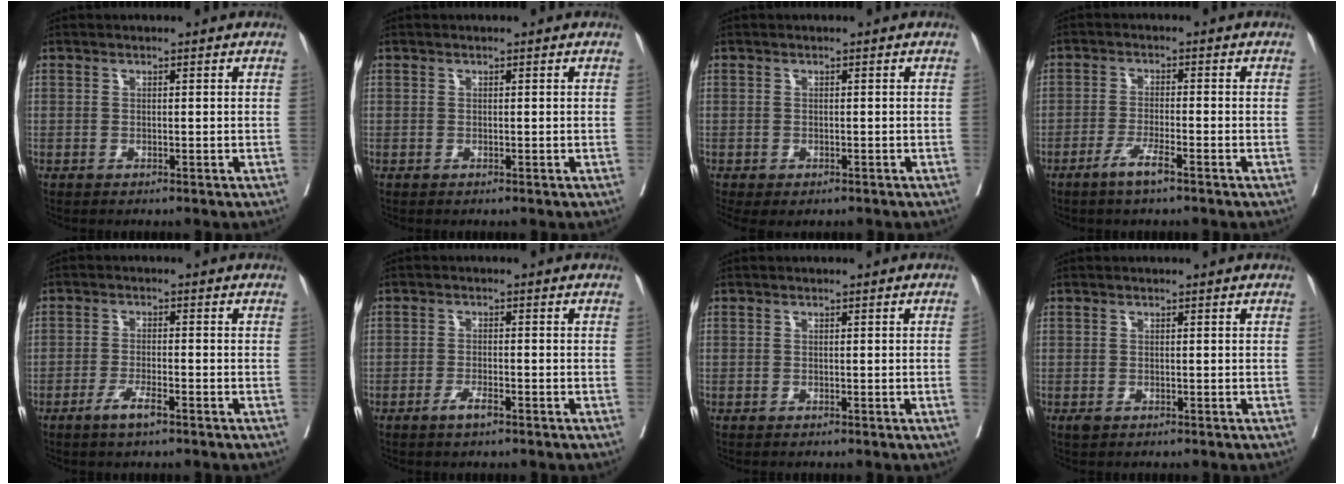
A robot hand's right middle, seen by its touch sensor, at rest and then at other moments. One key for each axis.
{"total": 0.0}
{"total": 3.7, "fx": -2.5, "fy": 1.9, "fz": 1.9, "tx": -0.029, "ty": -0.006, "tz": -0.034}
{"total": 3.7, "fx": -2.4, "fy": -0.1, "fz": 2.8, "tx": -0.057, "ty": -0.006, "tz": -0.047}
{"total": 3.4, "fx": -2.2, "fy": 0.3, "fz": 2.7, "tx": -0.053, "ty": -0.005, "tz": -0.040}
{"total": 2.3, "fx": -1.5, "fy": 0.3, "fz": 1.8, "tx": -0.033, "ty": -0.001, "tz": -0.027}
{"total": 0.7, "fx": -0.1, "fy": -0.3, "fz": 0.7, "tx": -0.006, "ty": 0.000, "tz": 0.002}
{"total": 0.8, "fx": -0.4, "fy": 0.5, "fz": 0.5, "tx": -0.009, "ty": -0.001, "tz": -0.003}